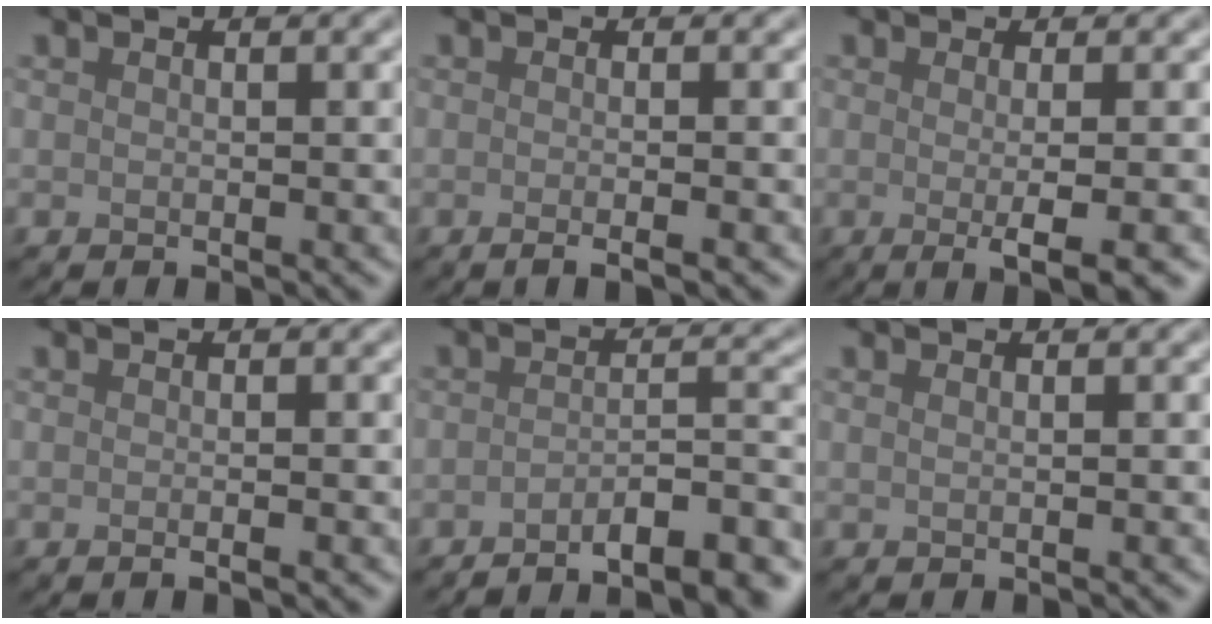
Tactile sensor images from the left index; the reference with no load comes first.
{"total": 2.5, "force": [-0.5, 0.9, 2.2], "torque": [-0.011, -0.001, -0.015]}
{"total": 4.1, "force": [-0.7, 0.9, 4.0], "torque": [-0.054, -0.003, -0.010]}
{"total": 1.4, "force": [-0.3, 0.5, 1.3], "torque": [-0.010, -0.005, -0.008]}
{"total": 7.4, "force": [-5.6, 1.6, 4.6], "torque": [-0.047, 0.012, -0.082]}
{"total": 0.9, "force": [0.4, 0.5, 0.7], "torque": [-0.007, -0.002, -0.002]}